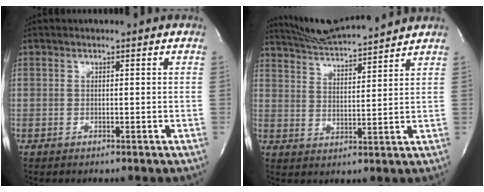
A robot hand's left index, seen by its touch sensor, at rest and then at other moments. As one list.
[{"total": 12.5, "force": [11.8, 0.0, 4.1], "torque": [-0.080, 0.017, 0.191]}]